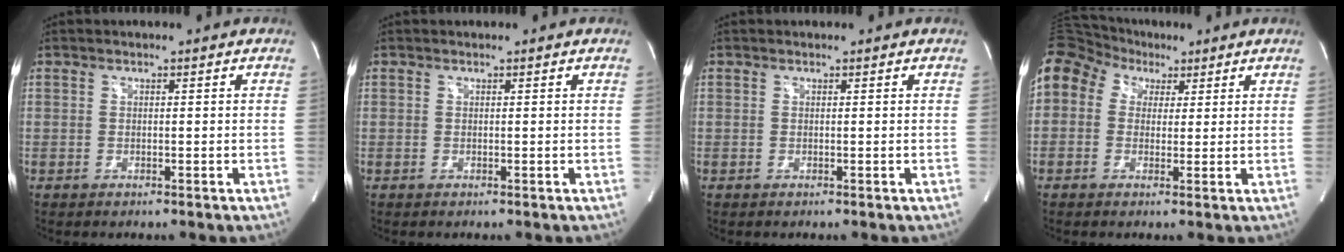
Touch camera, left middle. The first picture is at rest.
{"total": 0.5, "force": [0.5, 0.0, 0.1], "torque": [-0.002, 0.014, 0.012]}
{"total": 0.5, "force": [0.5, 0.1, 0.0], "torque": [-0.001, 0.012, 0.011]}
{"total": 12.2, "force": [5.2, 9.8, 5.0], "torque": [-0.153, 0.079, 0.097]}